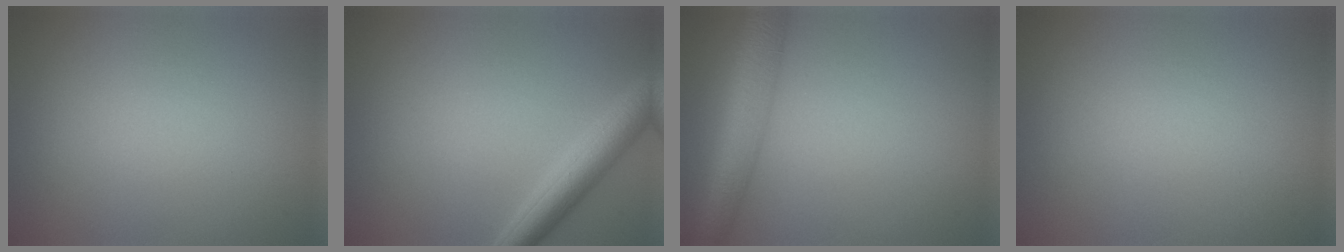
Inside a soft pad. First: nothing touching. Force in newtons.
{"total": 3.9, "press": 3.9, "slide": 0.1}
{"total": 5.7, "press": 5.7, "slide": 0.3}
{"total": 0.0}